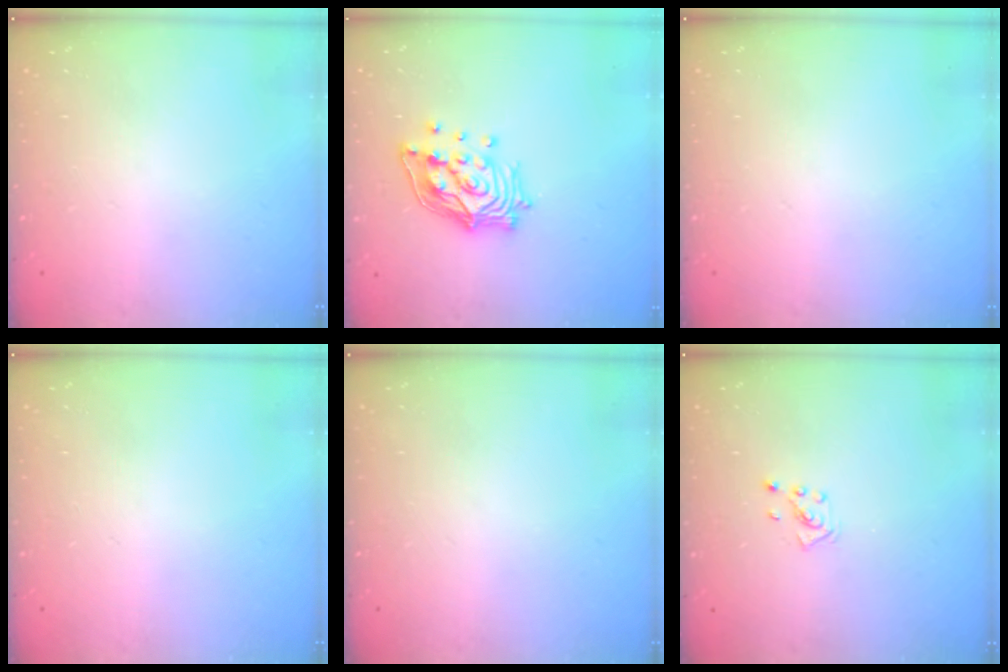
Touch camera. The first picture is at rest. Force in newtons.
{"total": 14.1, "press": 14.0, "slide": 1.7}
{"total": 0.0}
{"total": 0.0}
{"total": 0.0}
{"total": 2.1, "press": 2.0, "slide": 0.3}